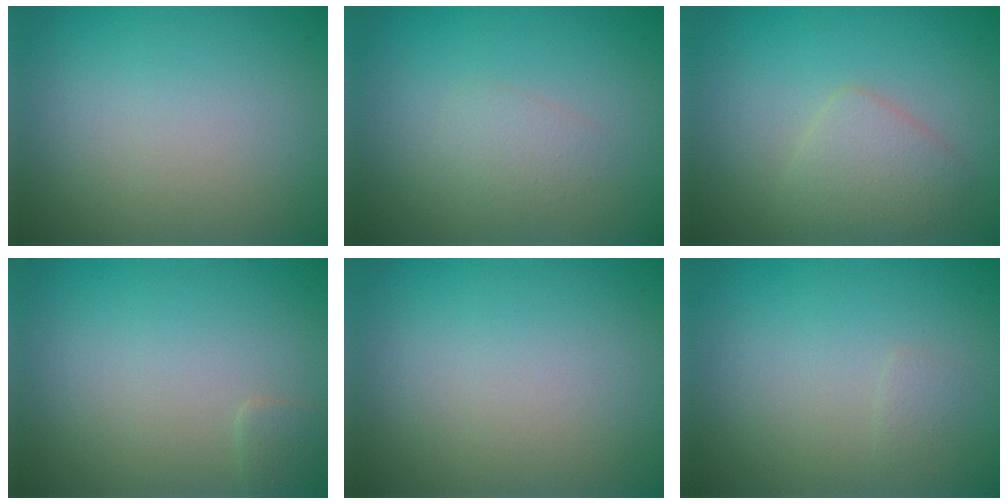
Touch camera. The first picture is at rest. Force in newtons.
{"total": 1.4, "press": 1.4, "slide": 0.1}
{"total": 2.8, "press": 2.8, "slide": 0.0}
{"total": 0.8, "press": 0.8, "slide": 0.1}
{"total": 0.0}
{"total": 0.6, "press": 0.6, "slide": 0.1}